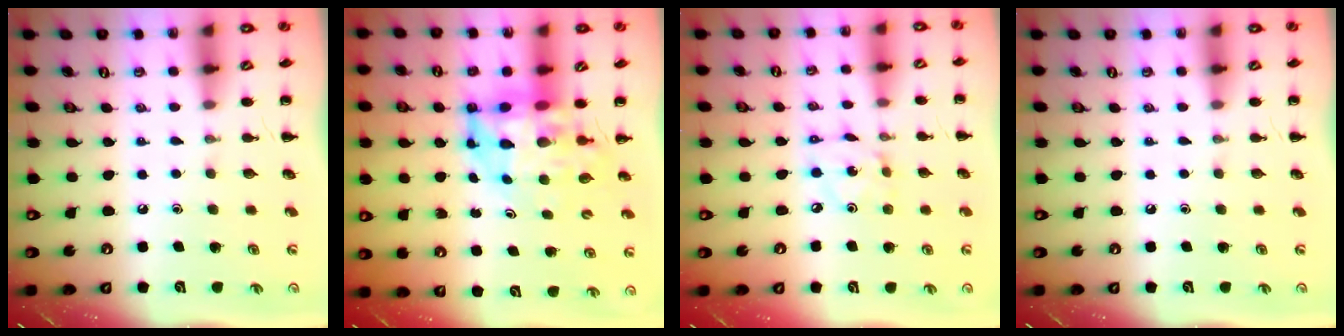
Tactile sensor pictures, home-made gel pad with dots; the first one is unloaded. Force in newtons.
{"total": 8.0, "press": 7.6, "slide": 2.3}
{"total": 2.6, "press": 2.6, "slide": 0.5}
{"total": 0.0}